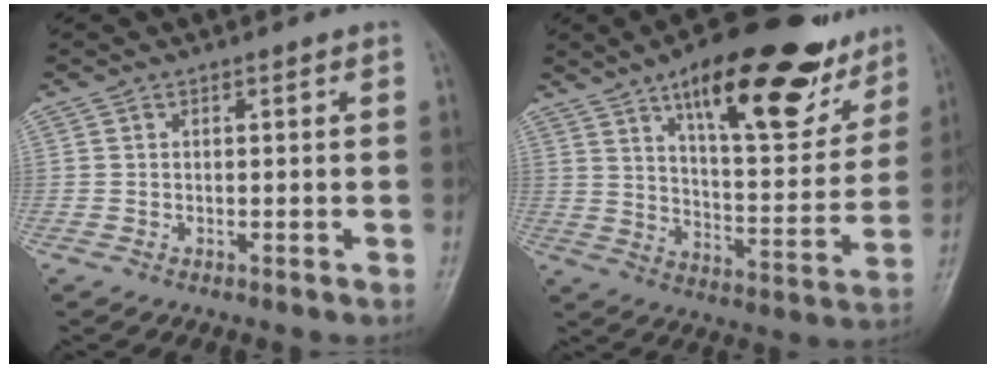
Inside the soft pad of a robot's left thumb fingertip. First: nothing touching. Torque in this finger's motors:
{"motor_torque": [0.93, 0.92, 1.51, -1.26, 0.31]}